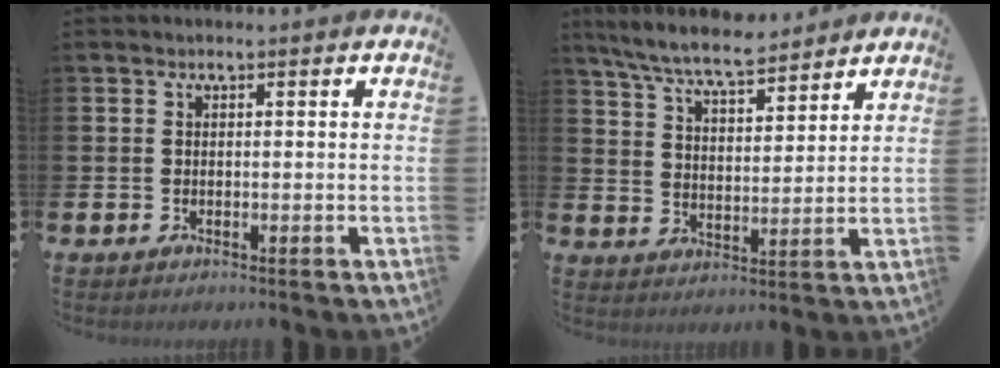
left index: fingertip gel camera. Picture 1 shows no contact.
{"total": 7.6, "force": [7.0, 1.0, 2.6], "torque": [-0.081, -0.032, 0.127]}